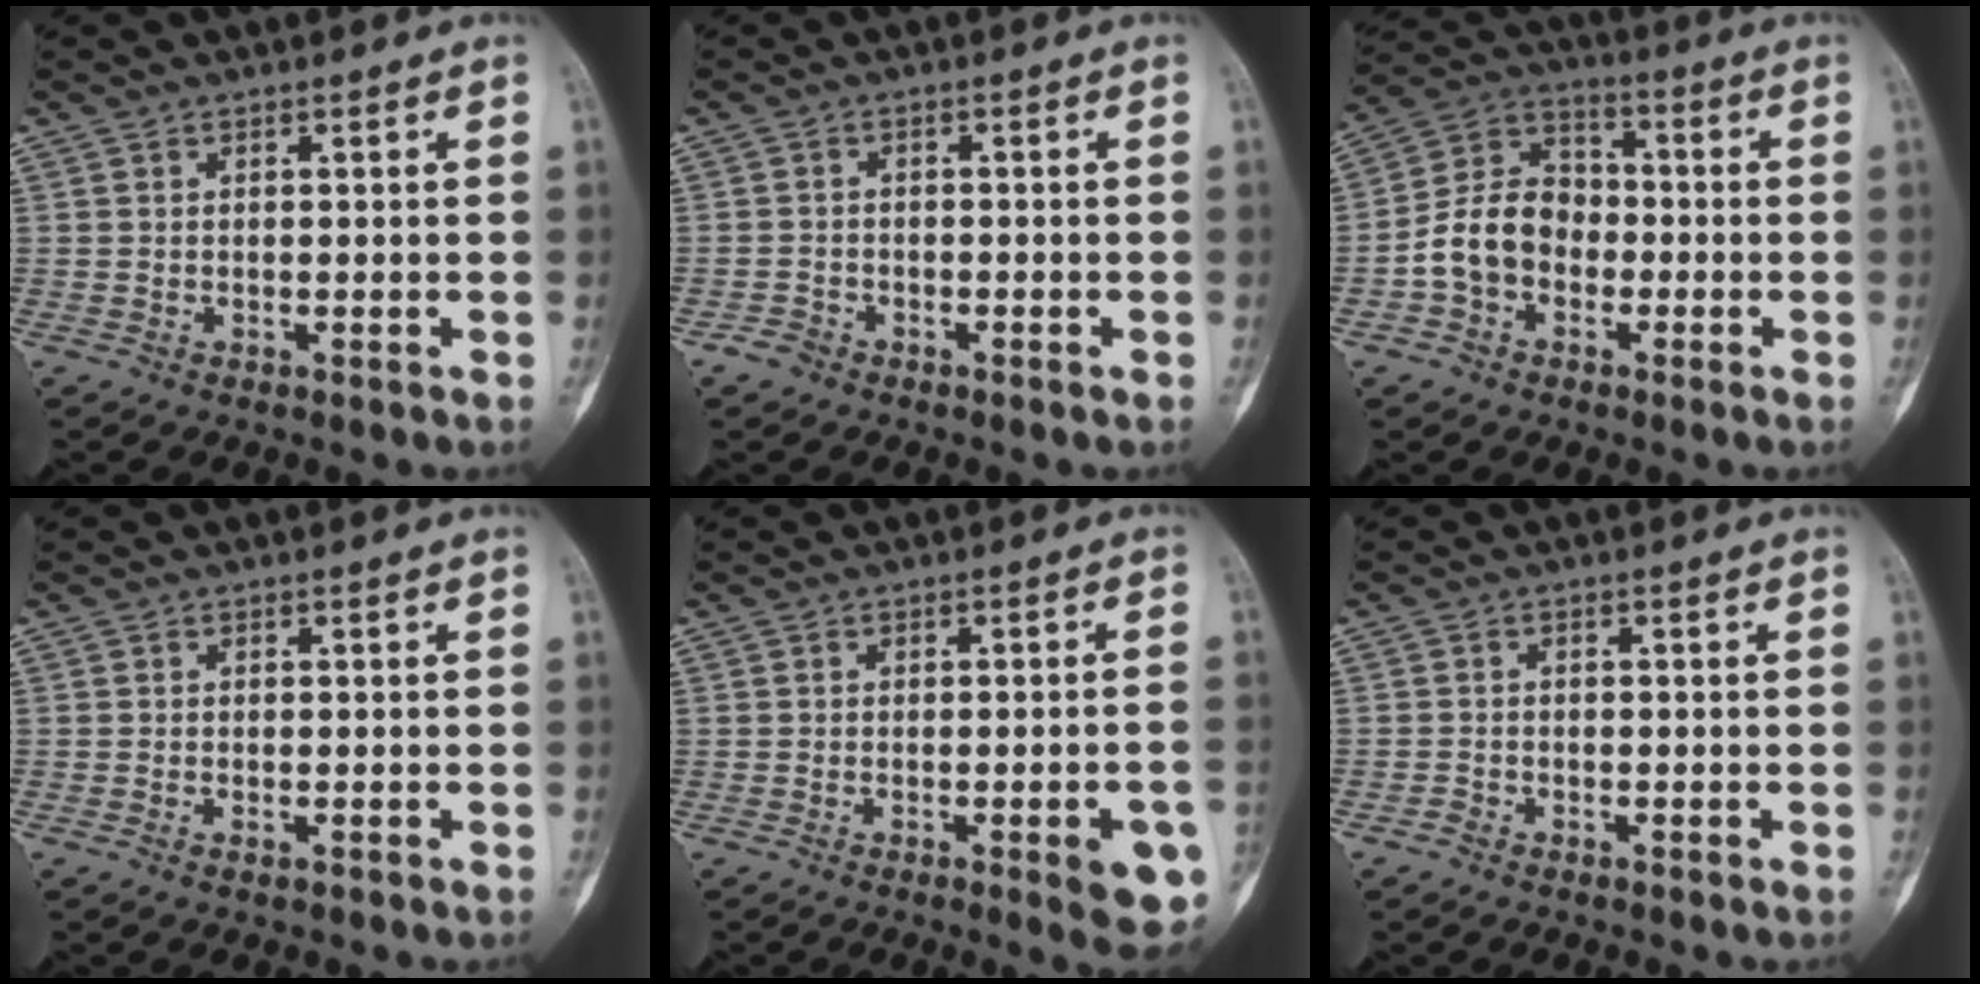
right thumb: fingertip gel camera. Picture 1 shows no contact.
{"total": 2.1, "force": [-1.5, 1.4, 0.4], "torque": [-0.006, 0.008, -0.029]}
{"total": 10.7, "force": [-2.7, 8.3, 6.2], "torque": [-0.096, 0.043, -0.063]}
{"total": 0.7, "force": [-0.4, 0.3, 0.5], "torque": [-0.011, 0.003, -0.006]}
{"total": 8.4, "force": [-3.1, 2.0, 7.5], "torque": [-0.075, 0.007, -0.033]}
{"total": 1.2, "force": [-1.0, 0.7, 0.2], "torque": [-0.005, 0.003, -0.024]}